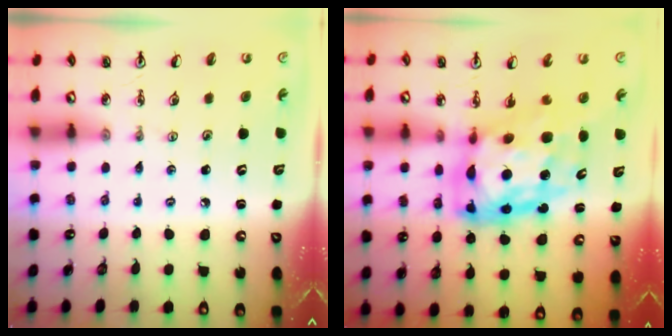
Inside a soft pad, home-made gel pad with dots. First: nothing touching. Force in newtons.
{"total": 15.0, "press": 14.9, "slide": 2.2}